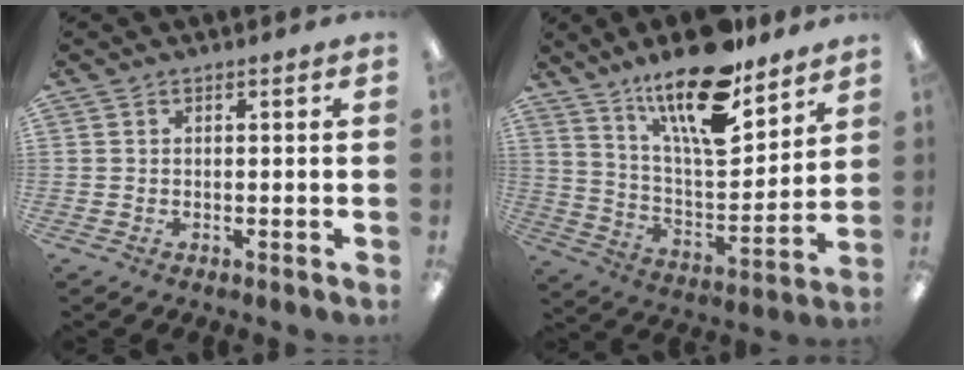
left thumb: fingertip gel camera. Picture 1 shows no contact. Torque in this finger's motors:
{"motor_torque": [0.64, 0.67, 1.43, -1.35, 0.17]}